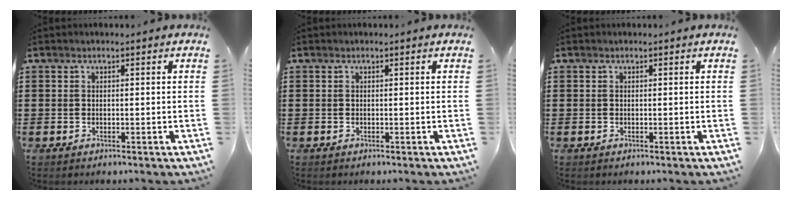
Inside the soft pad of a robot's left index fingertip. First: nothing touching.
{"total": 0.0}
{"total": 0.0}